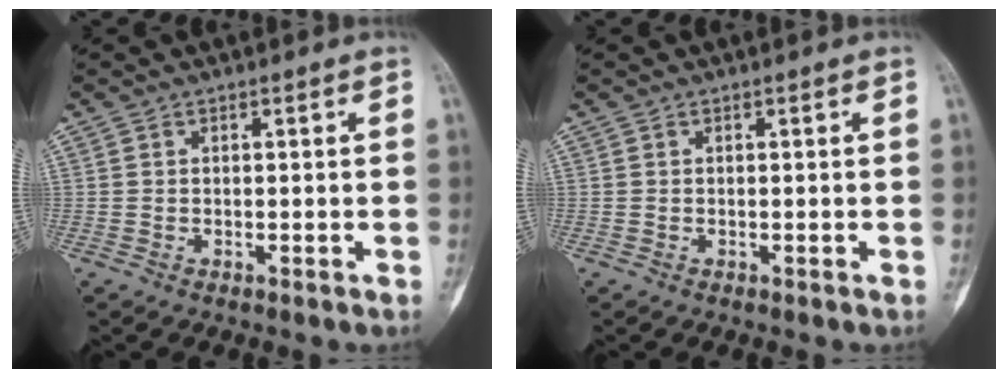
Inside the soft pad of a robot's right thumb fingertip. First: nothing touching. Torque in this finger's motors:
{"motor_torque": [0.00, 0.00, 0.06, 0.00, 0.01]}